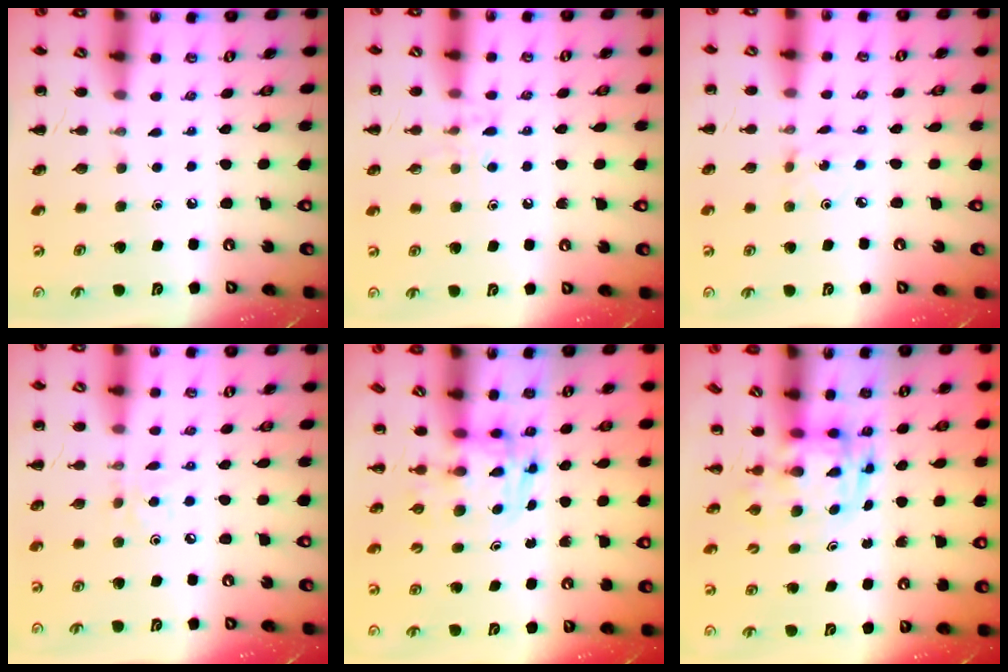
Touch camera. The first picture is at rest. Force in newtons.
{"total": 7.4, "press": 7.2, "slide": 1.7}
{"total": 1.0, "press": 1.0, "slide": 0.3}
{"total": 2.1, "press": 2.0, "slide": 0.6}
{"total": 3.6, "press": 3.6, "slide": 0.6}
{"total": 2.9, "press": 2.9, "slide": 0.6}